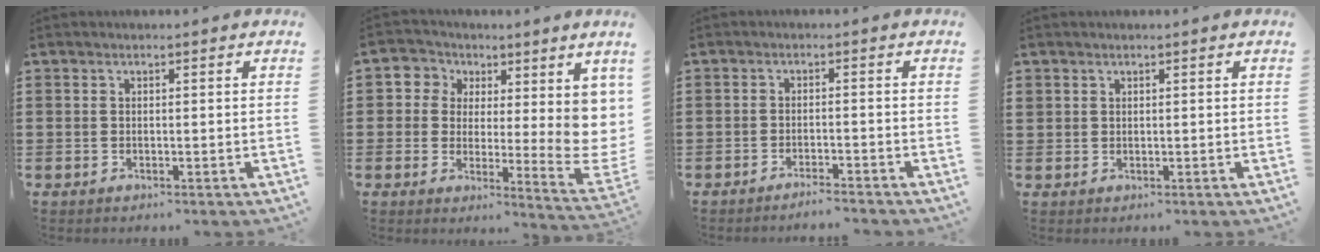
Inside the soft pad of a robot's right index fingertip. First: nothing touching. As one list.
[{"total": 6.0, "force": [2.4, 5.1, 2.1], "torque": [-0.044, -0.024, 0.046]}, {"total": 2.1, "force": [-2.0, -0.2, 0.5], "torque": [-0.010, 0.002, -0.041]}, {"total": 0.9, "force": [0.6, 0.6, 0.0], "torque": [-0.002, 0.001, 0.013]}]